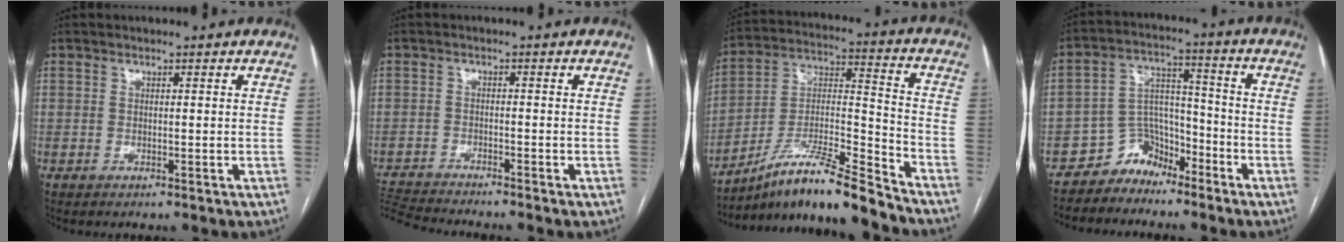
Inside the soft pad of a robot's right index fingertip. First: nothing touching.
{"total": 5.9, "force": [-5.6, -1.5, 0.9], "torque": [-0.017, -0.014, -0.103]}
{"total": 14.3, "force": [-12.4, -0.3, 7.2], "torque": [-0.131, 0.020, -0.217]}
{"total": 6.4, "force": [-5.2, 3.8, 0.0], "torque": [0.009, 0.039, -0.091]}